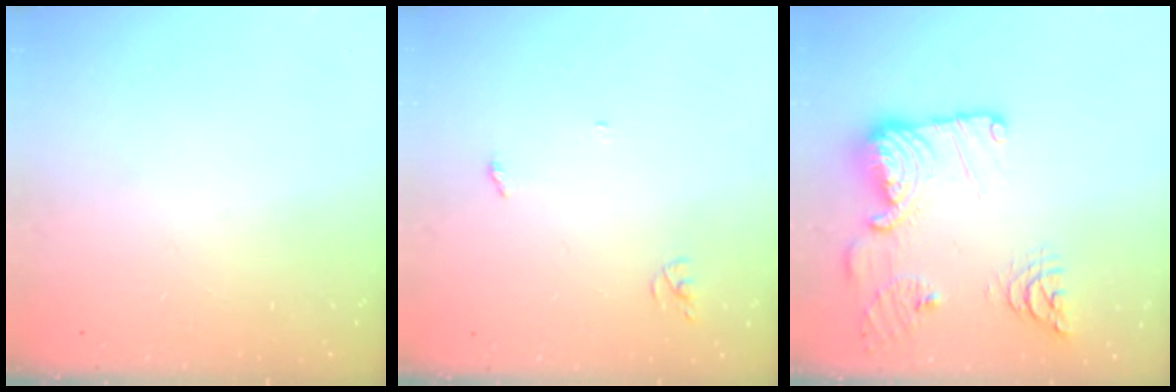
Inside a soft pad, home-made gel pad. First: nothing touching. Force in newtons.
{"total": 2.6, "press": 2.6, "slide": 0.2}
{"total": 18.8, "press": 18.6, "slide": 2.3}